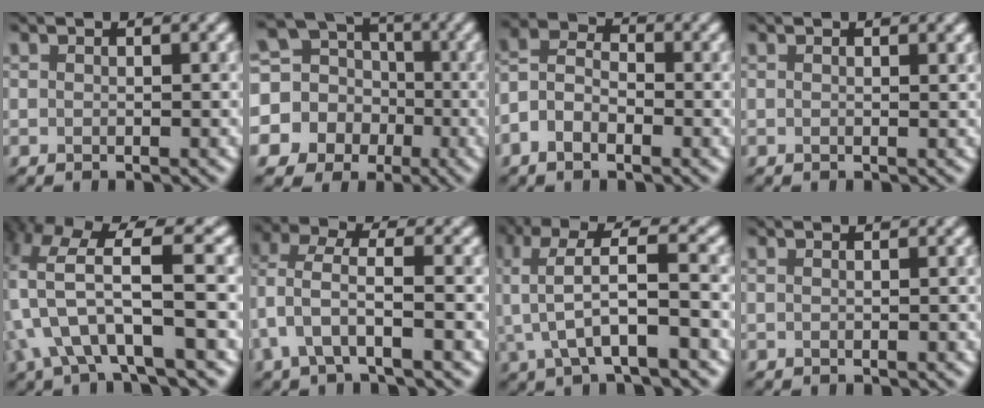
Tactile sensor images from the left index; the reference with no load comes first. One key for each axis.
{"total": 13.3, "fx": -2.2, "fy": 12.5, "fz": 3.9, "tx": -0.129, "ty": 0.008, "tz": -0.060}
{"total": 4.1, "fx": -1.9, "fy": 2.4, "fz": 2.7, "tx": -0.048, "ty": 0.013, "tz": -0.046}
{"total": 1.3, "fx": 0.6, "fy": 0.6, "fz": 0.9, "tx": -0.004, "ty": 0.003, "tz": -0.010}
{"total": 7.5, "fx": -2.1, "fy": 2.6, "fz": 6.7, "tx": -0.132, "ty": 0.011, "tz": -0.040}
{"total": 4.1, "fx": -0.4, "fy": 1.9, "fz": 3.6, "tx": -0.081, "ty": 0.010, "tz": -0.011}
{"total": 6.8, "fx": -0.5, "fy": 2.0, "fz": 6.5, "tx": -0.125, "ty": 0.019, "tz": -0.011}
{"total": 0.7, "fx": 0.2, "fy": 0.4, "fz": 0.6, "tx": 0.000, "ty": -0.005, "tz": -0.005}